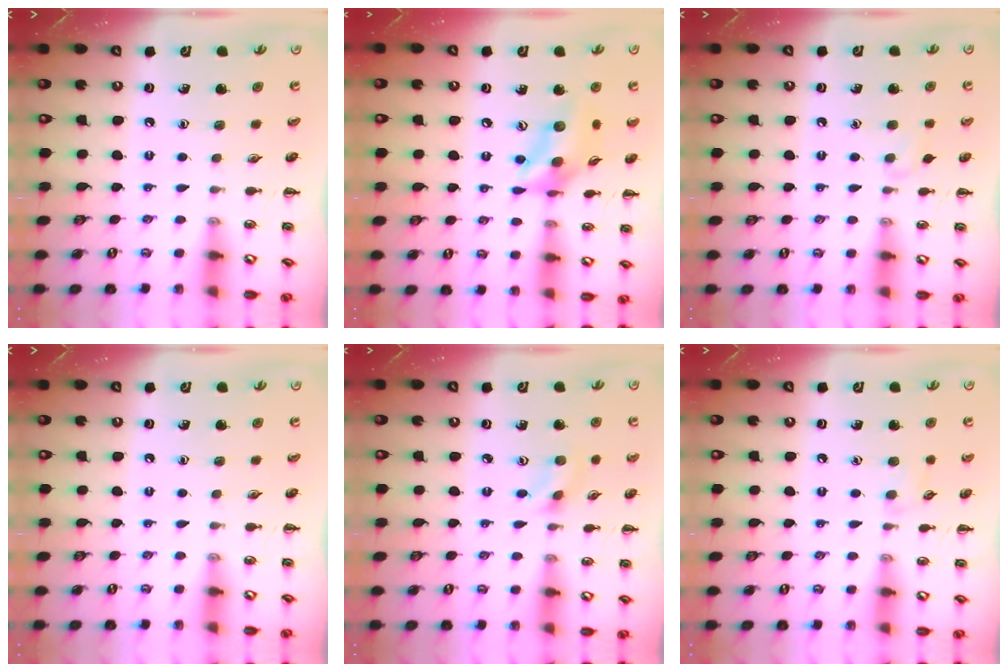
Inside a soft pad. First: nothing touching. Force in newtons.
{"total": 13.2, "press": 12.9, "slide": 2.9}
{"total": 4.9, "press": 4.6, "slide": 1.7}
{"total": 0.0}
{"total": 2.0, "press": 1.9, "slide": 0.8}
{"total": 5.5, "press": 5.0, "slide": 2.1}